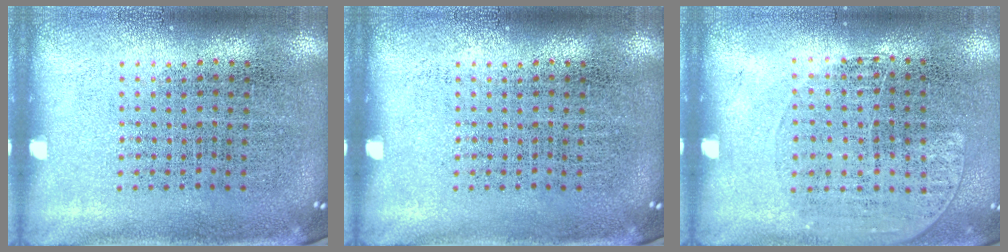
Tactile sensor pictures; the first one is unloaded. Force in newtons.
{"total": 0.0}
{"total": 1.1, "press": 0.9, "slide": 0.5}